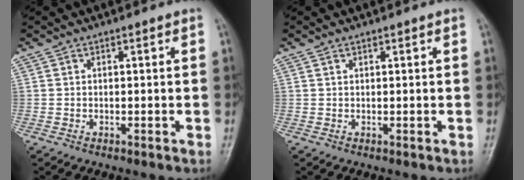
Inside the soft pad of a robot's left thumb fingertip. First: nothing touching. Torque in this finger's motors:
{"motor_torque": [-0.11, -0.06, -0.14, -0.24, -0.06]}